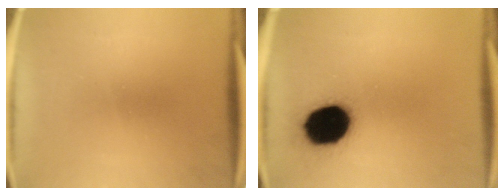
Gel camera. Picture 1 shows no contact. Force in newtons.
{"total": 16.9}